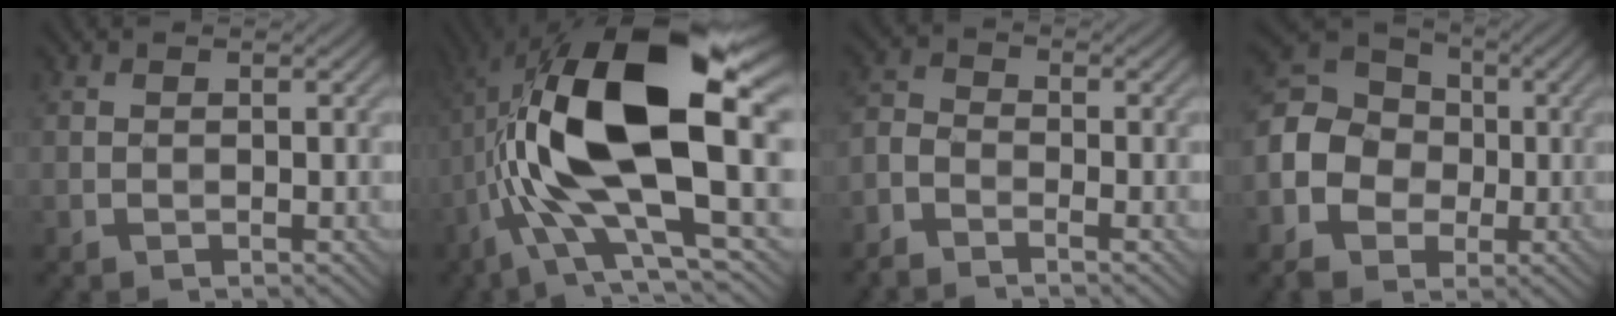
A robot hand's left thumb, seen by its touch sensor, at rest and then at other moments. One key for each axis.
{"total": 18.8, "fx": 0.8, "fy": 7.4, "fz": 17.3, "tx": -0.350, "ty": 0.021, "tz": 0.003}
{"total": 2.9, "fx": -2.4, "fy": 1.2, "fz": 1.1, "tx": -0.038, "ty": -0.001, "tz": -0.065}
{"total": 10.1, "fx": -2.3, "fy": 8.6, "fz": 4.8, "tx": -0.142, "ty": -0.011, "tz": -0.064}